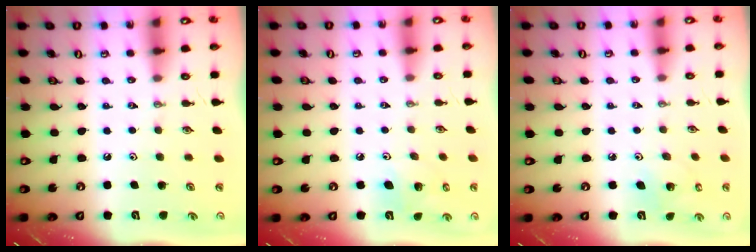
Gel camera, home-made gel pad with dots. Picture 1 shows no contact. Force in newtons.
{"total": 7.4, "press": 7.0, "slide": 2.4}
{"total": 4.4, "press": 4.4, "slide": 0.2}